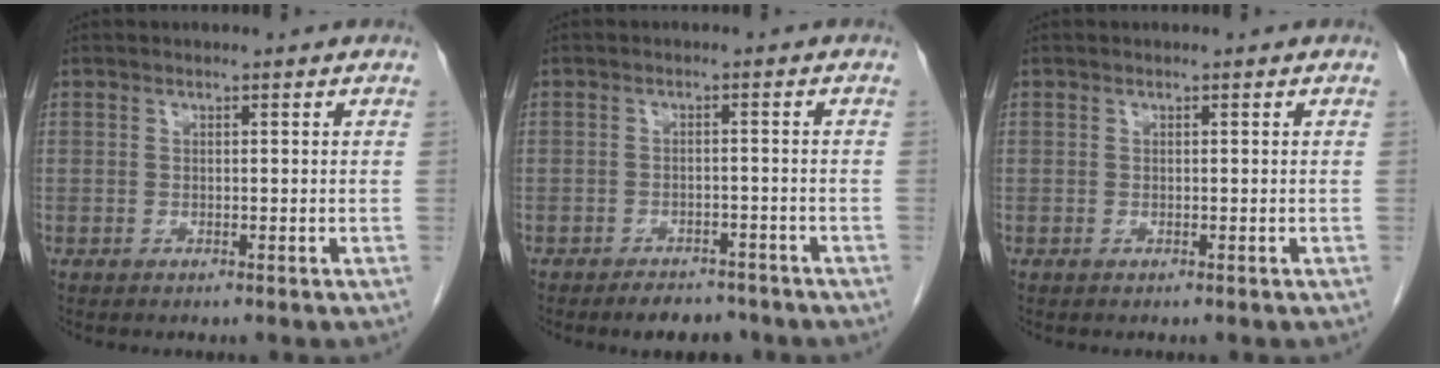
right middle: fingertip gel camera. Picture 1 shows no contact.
{"total": 4.6, "force": [-4.0, 1.9, 1.4], "torque": [-0.018, 0.000, -0.055]}
{"total": 0.0}